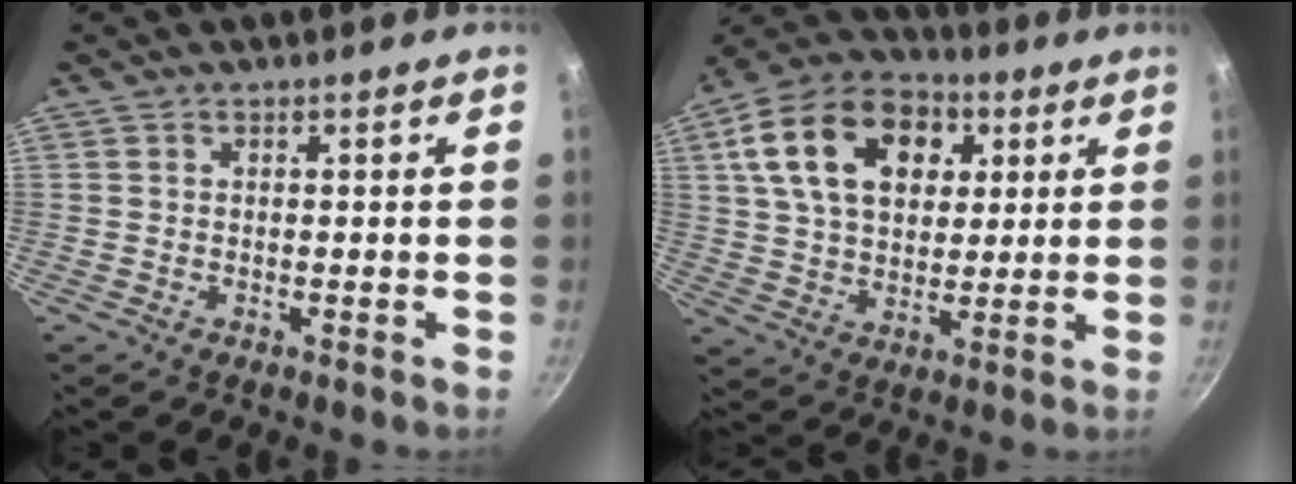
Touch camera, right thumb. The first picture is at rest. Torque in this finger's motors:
{"motor_torque": [0.17, 3.91, 1.78, 0.15, 0.45]}